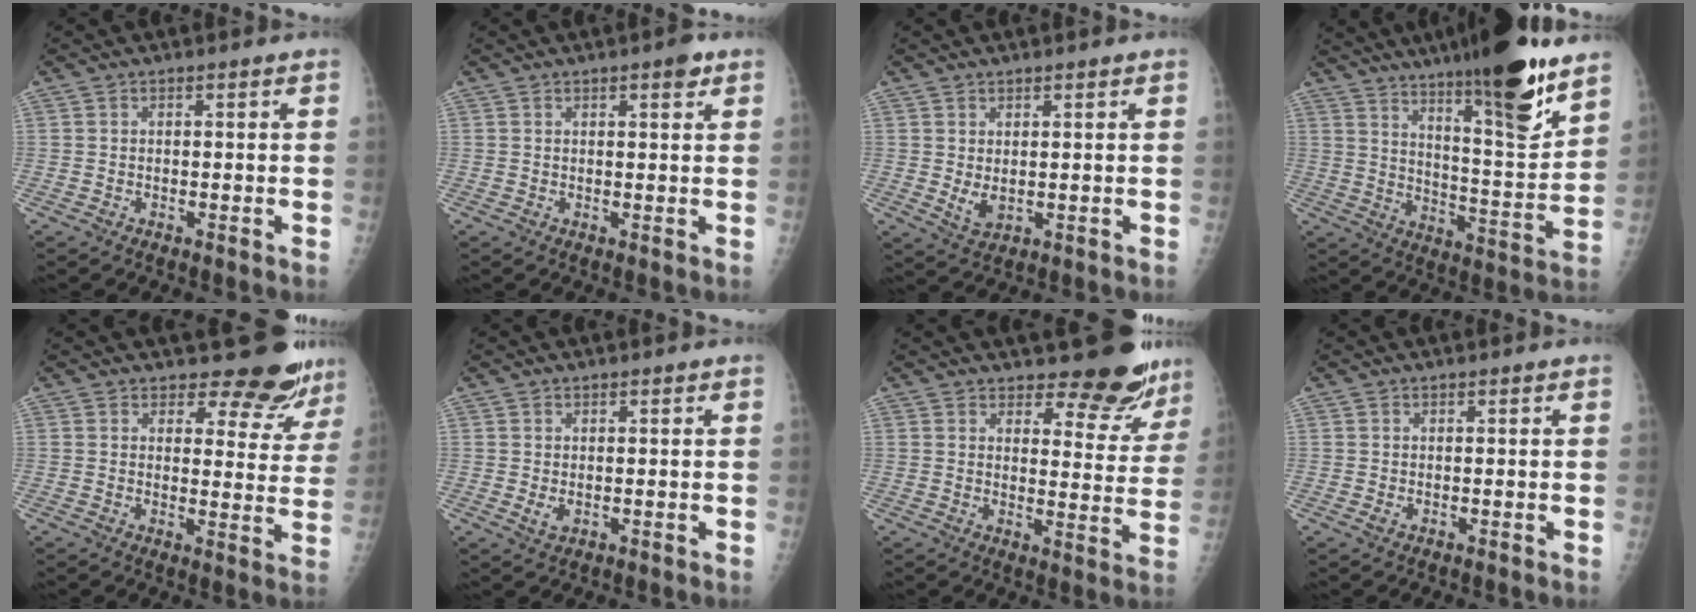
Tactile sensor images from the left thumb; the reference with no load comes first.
{"total": 2.5, "force": [1.5, 0.7, 1.9], "torque": [-0.020, -0.005, 0.017]}
{"total": 4.2, "force": [0.9, 2.3, 3.3], "torque": [-0.054, -0.015, 0.025]}
{"total": 22.5, "force": [15.5, 3.7, 15.9], "torque": [-0.219, -0.081, 0.249]}
{"total": 10.5, "force": [9.5, 3.7, 2.4], "torque": [0.006, -0.079, 0.103]}
{"total": 2.1, "force": [0.2, 1.3, 1.7], "torque": [-0.026, -0.007, 0.009]}
{"total": 11.9, "force": [10.3, 4.2, 4.2], "torque": [-0.015, -0.088, 0.123]}
{"total": 1.0, "force": [0.2, 0.6, 0.8], "torque": [-0.013, -0.002, 0.006]}